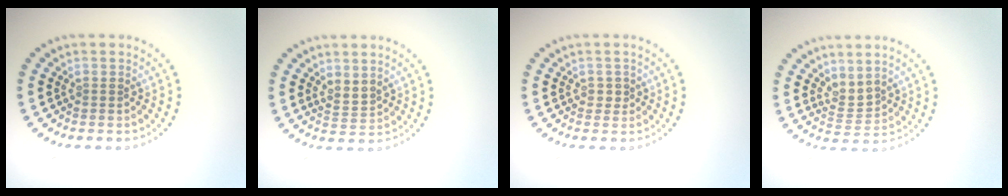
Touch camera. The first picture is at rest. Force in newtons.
{"total": 1.6, "press": 1.3, "slide": 1.0}
{"total": 0.8, "press": 0.8, "slide": 0.3}
{"total": 2.0, "press": 1.4, "slide": 1.4}